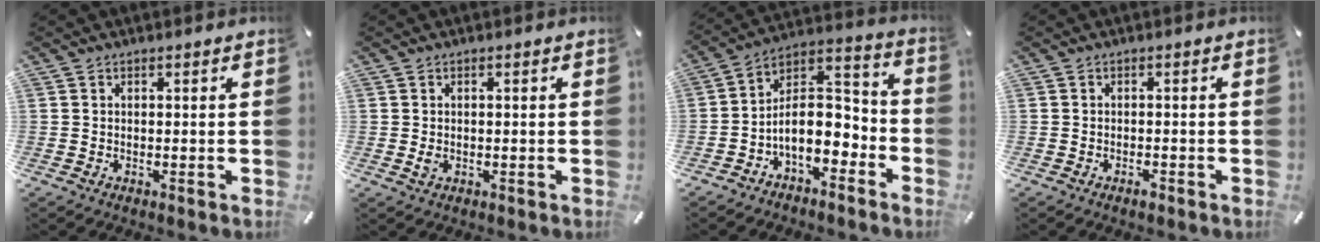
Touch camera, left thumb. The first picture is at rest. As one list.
[{"total": 1.3, "force": [0.0, 0.7, 1.1], "torque": [-0.021, 0.002, 0.000]}, {"total": 11.3, "force": [-3.9, 7.1, 7.9], "torque": [-0.136, 0.009, -0.071]}, {"total": 1.6, "force": [-1.0, 0.7, 1.0], "torque": [-0.019, 0.003, -0.019]}]